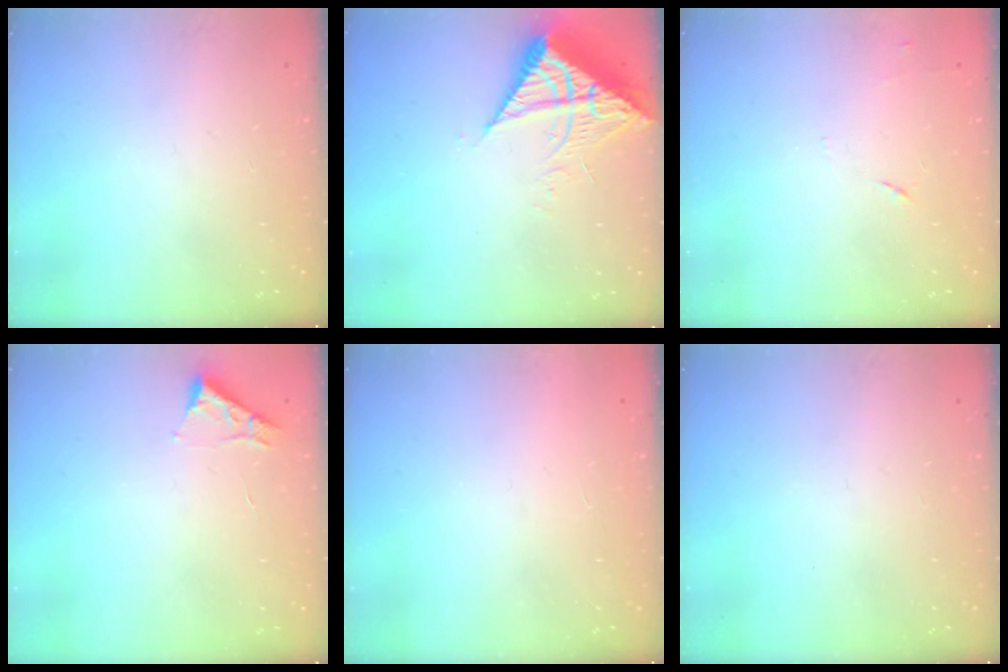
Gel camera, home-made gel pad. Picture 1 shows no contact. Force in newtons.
{"total": 9.4, "press": 9.4, "slide": 1.0}
{"total": 4.3, "press": 4.3, "slide": 0.6}
{"total": 3.3, "press": 3.3, "slide": 0.5}
{"total": 1.7, "press": 1.7, "slide": 0.1}
{"total": 0.0}